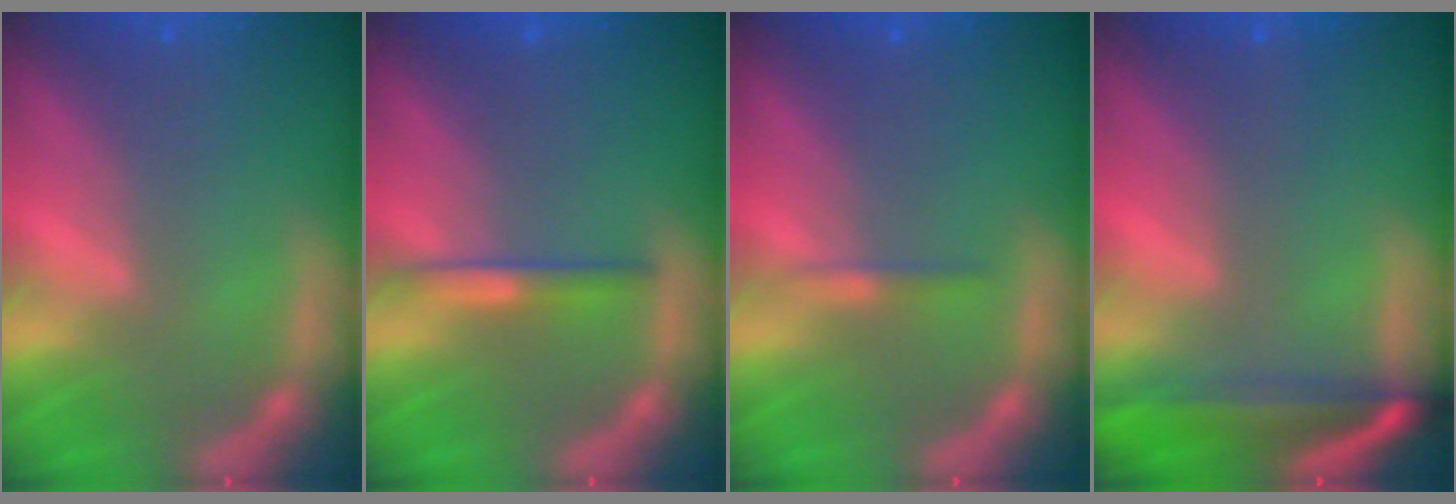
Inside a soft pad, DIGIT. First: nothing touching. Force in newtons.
{"total": 2.0}
{"total": 0.9}
{"total": 7.1}